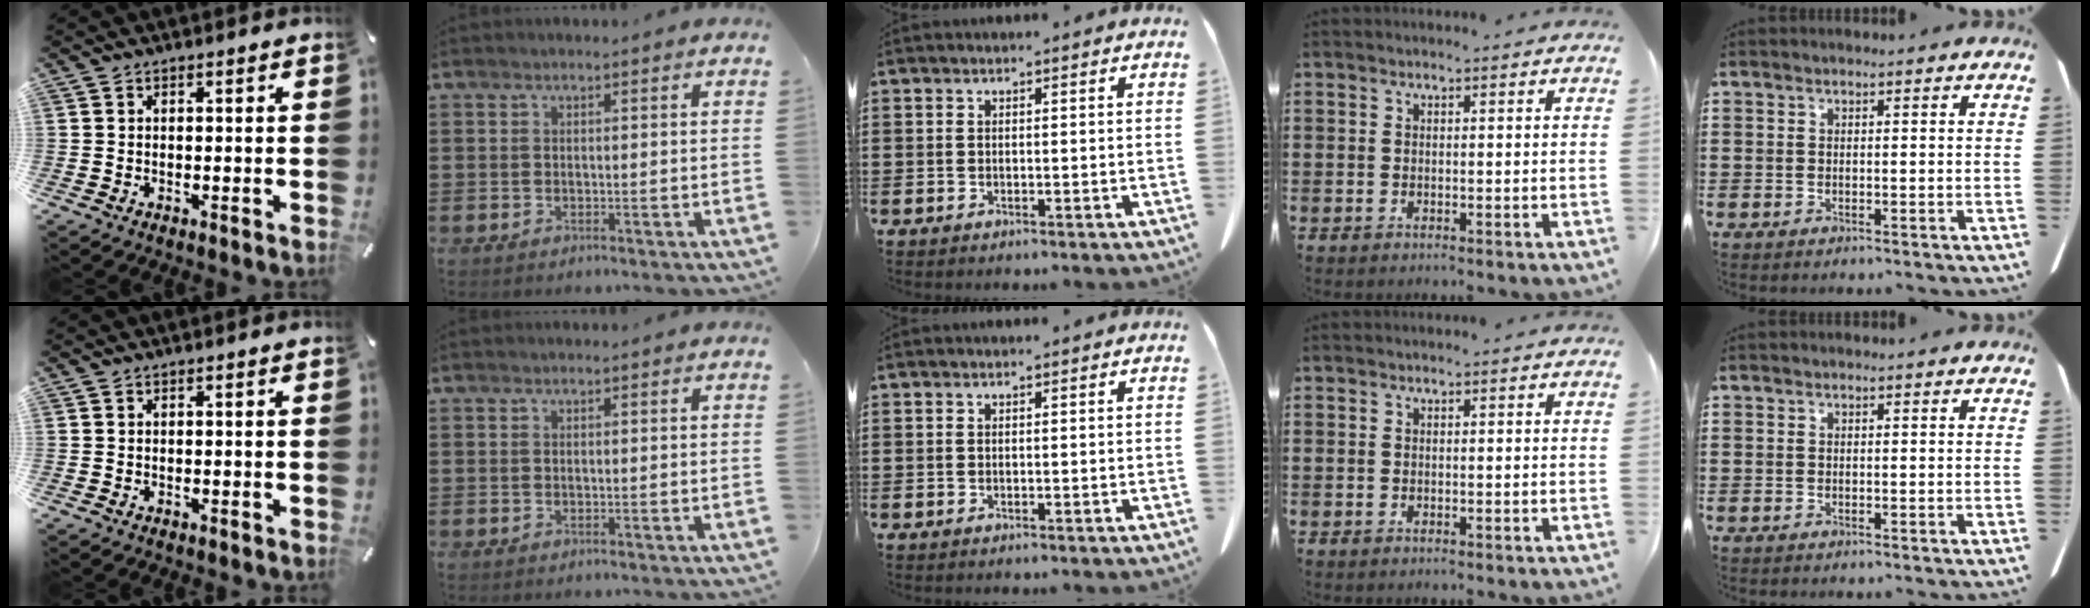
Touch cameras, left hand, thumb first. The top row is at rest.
{}